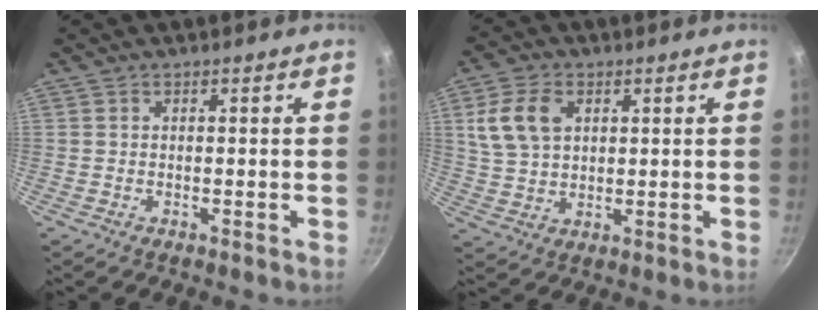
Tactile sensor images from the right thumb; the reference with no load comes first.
{"total": 9.3, "force": [3.0, 6.3, 6.1], "torque": [-0.105, -0.002, 0.060]}